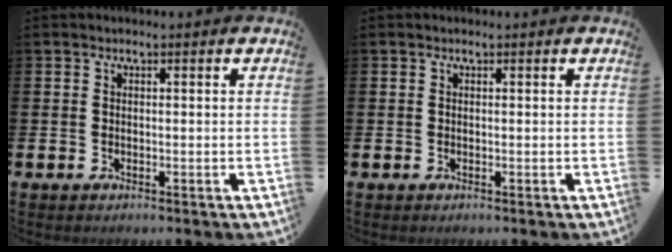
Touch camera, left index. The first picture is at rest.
{"total": 0.0}